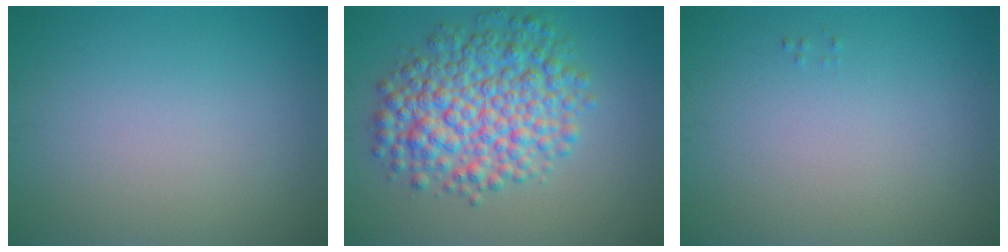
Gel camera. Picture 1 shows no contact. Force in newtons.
{"total": 8.0, "press": 8.0, "slide": 0.1}
{"total": 0.0}